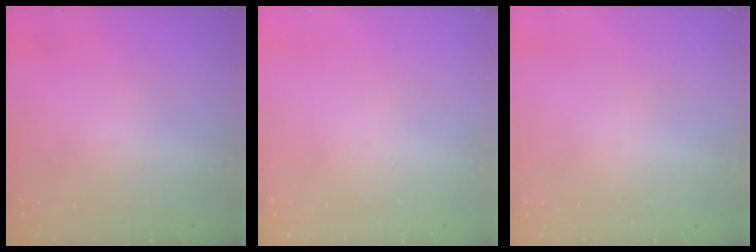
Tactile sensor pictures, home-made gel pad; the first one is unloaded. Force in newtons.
{"total": 0.0}
{"total": 0.0}